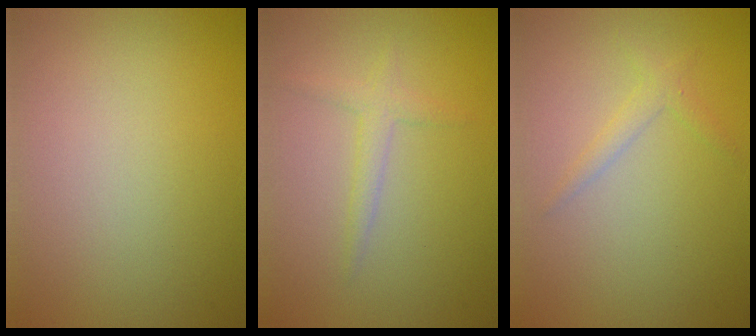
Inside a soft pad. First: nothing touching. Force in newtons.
{"total": 1.7, "press": 1.7, "slide": 0.0}
{"total": 1.3, "press": 1.3, "slide": 0.1}